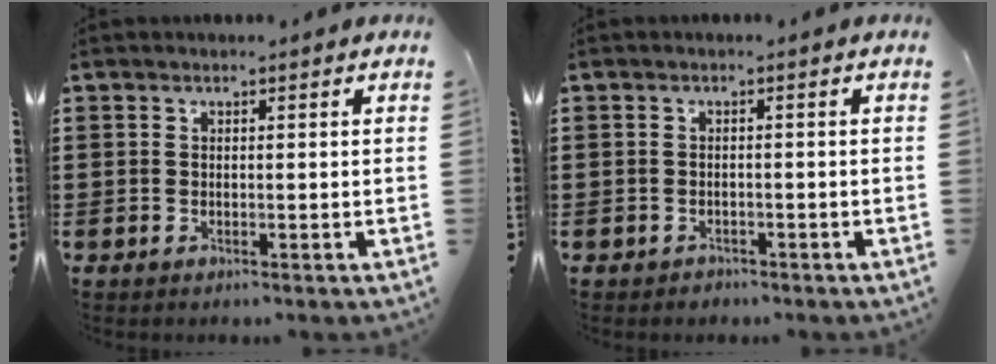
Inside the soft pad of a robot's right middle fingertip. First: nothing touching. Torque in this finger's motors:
{"motor_torque": [0.16, -0.19, 0.00, -0.01]}